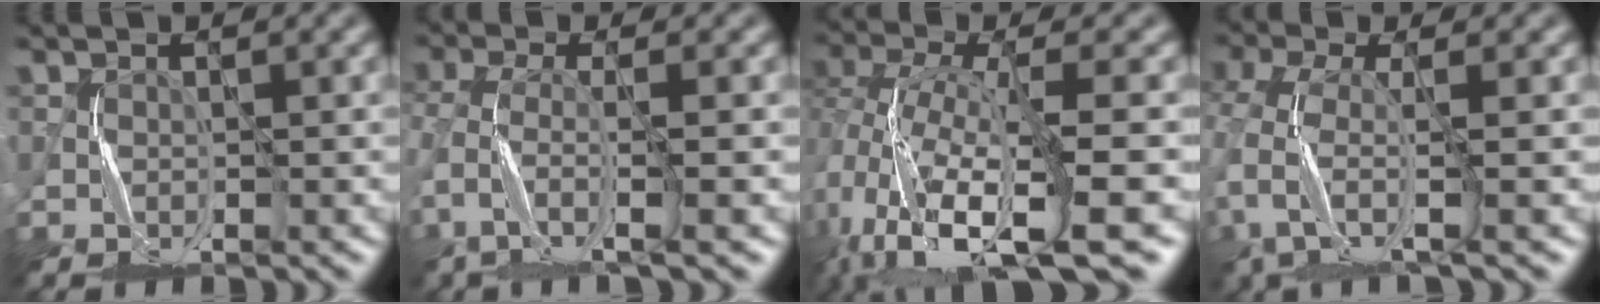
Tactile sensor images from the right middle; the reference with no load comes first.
{"total": 4.0, "force": [-2.1, 0.8, 3.3], "torque": [-0.081, -0.009, -0.049]}
{"total": 13.1, "force": [-6.3, 3.8, 10.9], "torque": [-0.220, -0.010, -0.099]}
{"total": 5.3, "force": [-2.1, 1.7, 4.6], "torque": [-0.109, -0.010, -0.053]}